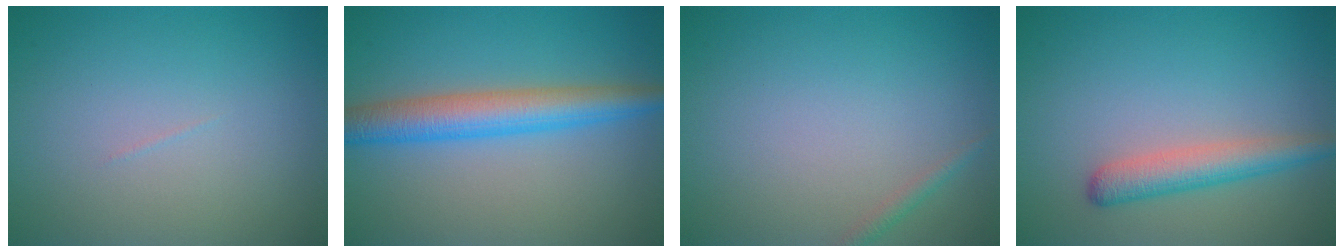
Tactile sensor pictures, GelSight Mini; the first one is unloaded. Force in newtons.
{"total": 5.2, "press": 5.2, "slide": 0.2}
{"total": 0.9, "press": 0.9, "slide": 0.0}
{"total": 3.3, "press": 3.3, "slide": 0.1}